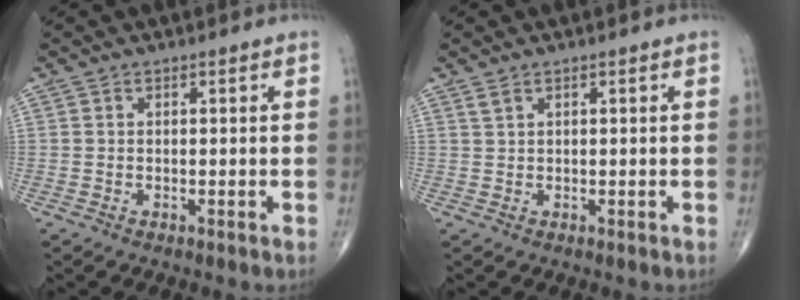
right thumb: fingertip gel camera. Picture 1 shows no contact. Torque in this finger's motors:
{"motor_torque": [-0.34, 0.18, 0.31, 0.42, 0.01]}